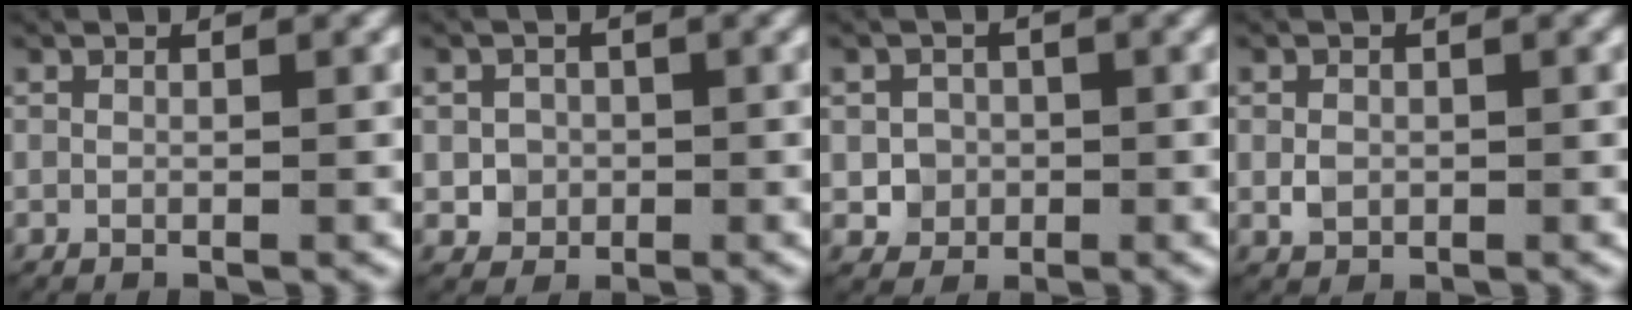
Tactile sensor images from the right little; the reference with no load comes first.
{"total": 2.2, "force": [-0.4, 2.2, 0.4], "torque": [-0.004, 0.000, -0.007]}
{"total": 2.6, "force": [-0.6, 2.5, 0.4], "torque": [-0.002, -0.001, -0.011]}
{"total": 1.1, "force": [-0.1, 0.9, 0.6], "torque": [-0.015, -0.001, 0.002]}